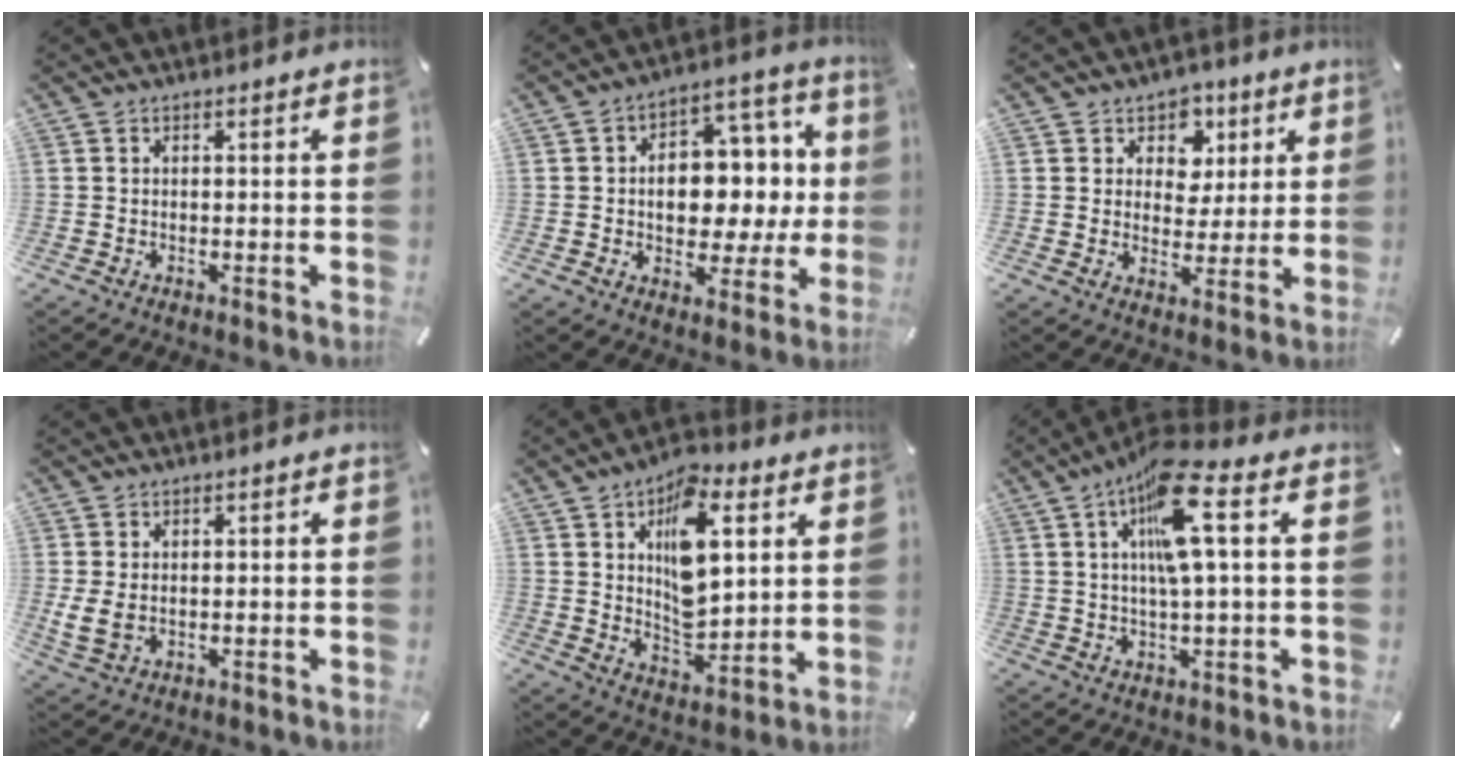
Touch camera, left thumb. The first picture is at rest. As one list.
[{"total": 12.5, "force": [0.0, 9.3, 8.4], "torque": [-0.098, -0.010, 0.005]}, {"total": 7.8, "force": [3.0, 7.0, 1.8], "torque": [-0.021, -0.023, 0.050]}, {"total": 4.5, "force": [0.4, 3.2, 3.2], "torque": [-0.067, -0.001, 0.007]}, {"total": 14.8, "force": [5.4, 8.5, 10.8], "torque": [-0.170, -0.017, 0.092]}, {"total": 12.7, "force": [4.1, 2.0, 11.8], "torque": [-0.215, -0.006, 0.065]}]